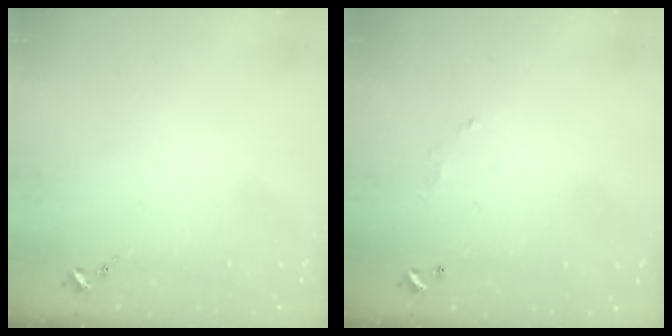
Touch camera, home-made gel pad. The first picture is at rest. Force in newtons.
{"total": 3.6, "press": 3.6, "slide": 0.1}